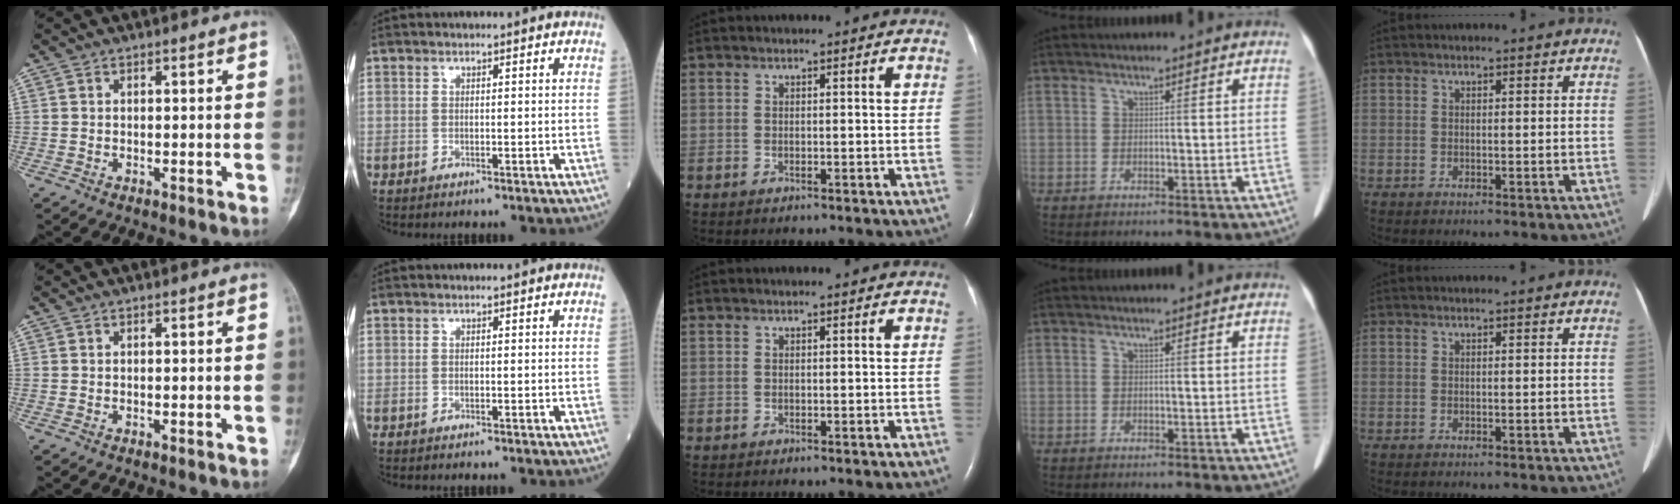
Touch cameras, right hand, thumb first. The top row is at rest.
{}